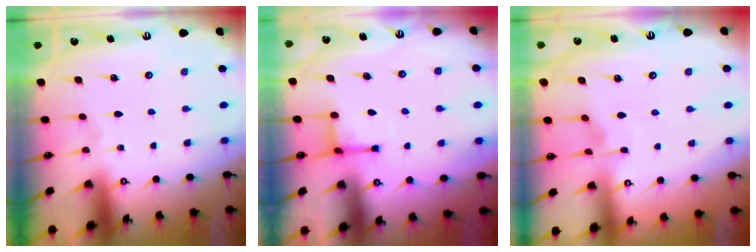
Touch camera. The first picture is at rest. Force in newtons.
{"total": 2.9, "press": 2.8, "slide": 0.7}
{"total": 2.4, "press": 2.4, "slide": 0.3}